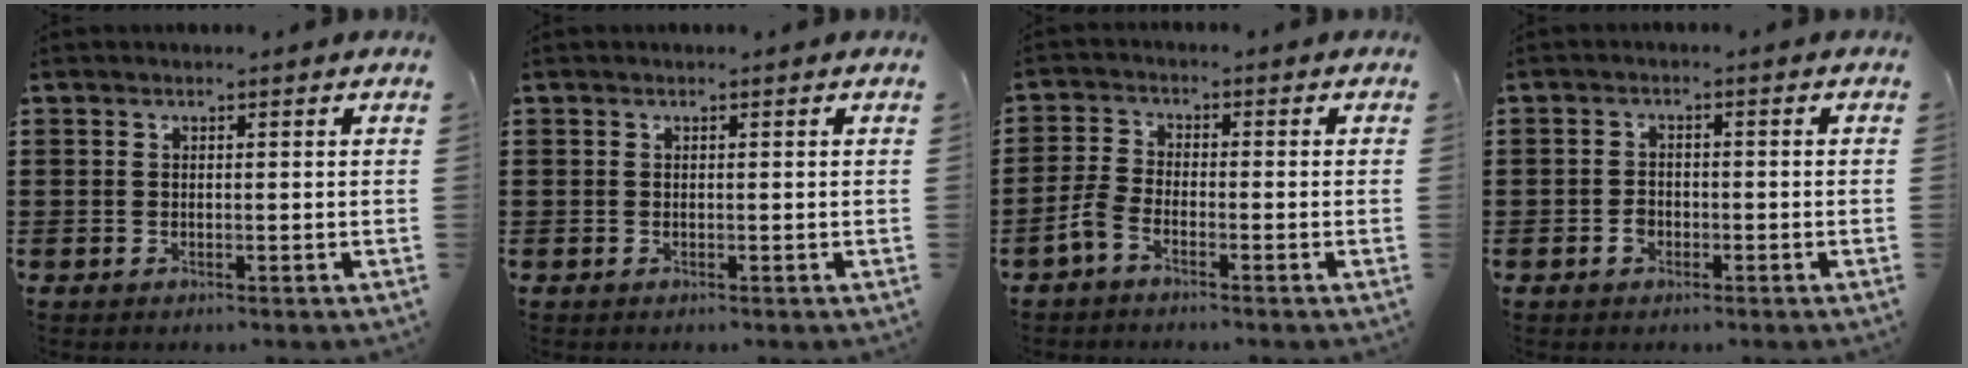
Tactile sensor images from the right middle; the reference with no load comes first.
{"total": 0.0}
{"total": 3.0, "force": [-2.0, 1.0, 1.9], "torque": [-0.054, -0.001, -0.045]}
{"total": 1.9, "force": [-0.9, 1.4, 0.9], "torque": [-0.019, 0.003, -0.019]}